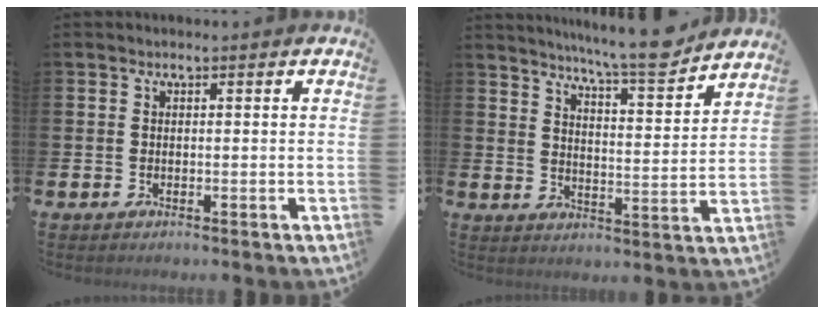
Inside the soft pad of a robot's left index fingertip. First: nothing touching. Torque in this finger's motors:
{"motor_torque": [0.75, -0.93, 0.66, 0.21]}